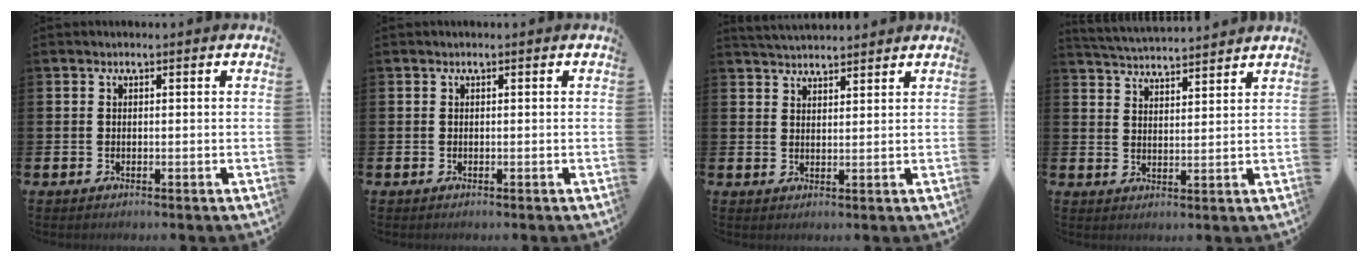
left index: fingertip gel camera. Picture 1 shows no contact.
{"total": 0.0}
{"total": 3.5, "force": [3.5, 0.3, 0.2], "torque": [-0.007, -0.018, 0.065]}
{"total": 4.4, "force": [4.4, -0.1, 0.0], "torque": [-0.023, -0.025, 0.080]}